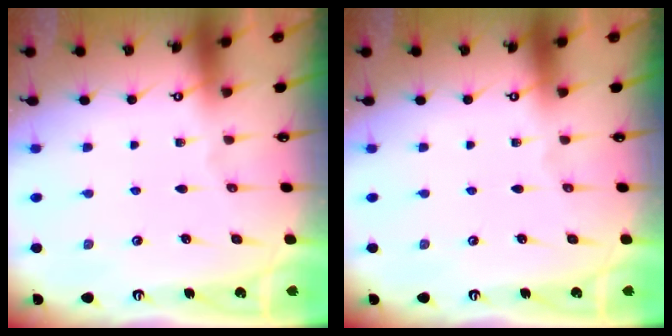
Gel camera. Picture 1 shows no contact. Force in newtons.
{"total": 0.0}